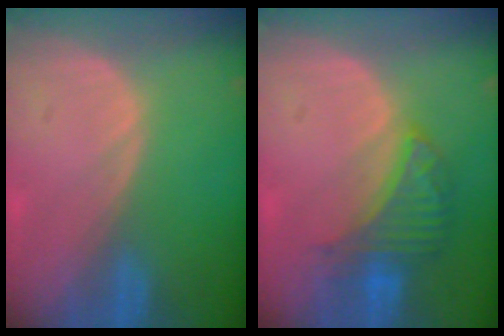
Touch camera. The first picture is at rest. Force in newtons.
{"total": 6.6, "press": 6.1, "slide": 2.5}